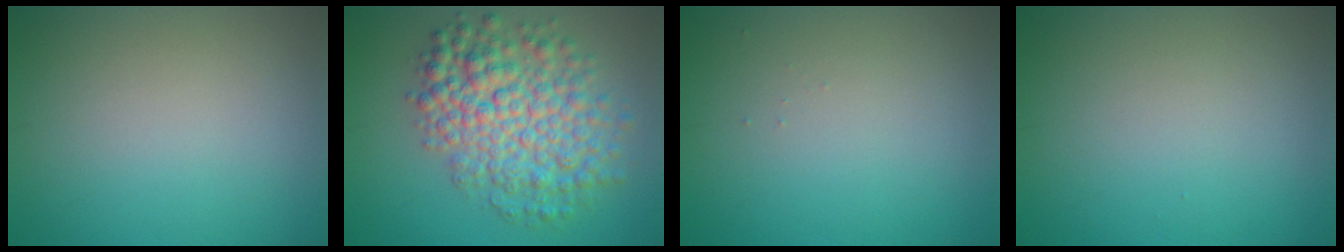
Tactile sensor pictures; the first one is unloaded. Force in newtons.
{"total": 7.4, "press": 7.4, "slide": 0.2}
{"total": 0.0}
{"total": 0.0}